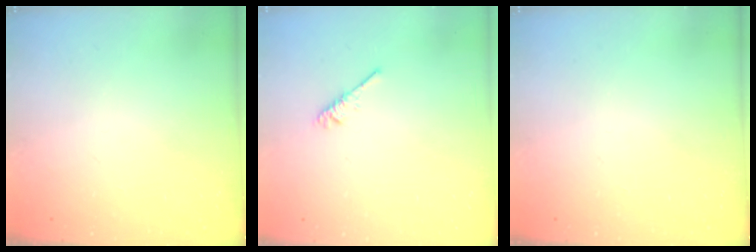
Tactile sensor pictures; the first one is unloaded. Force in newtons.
{"total": 1.9, "press": 1.9, "slide": 0.4}
{"total": 0.0}